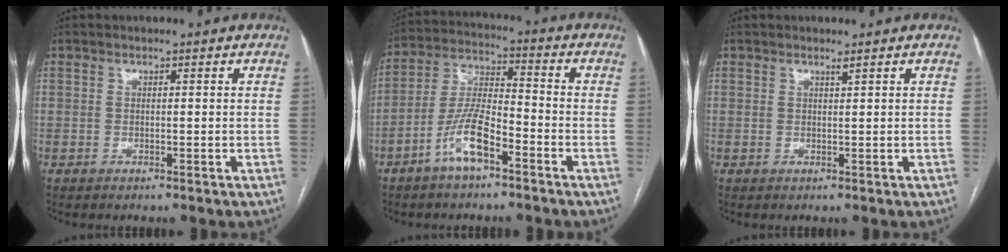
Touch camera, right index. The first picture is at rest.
{"total": 9.1, "force": [-5.1, 2.4, 7.2], "torque": [-0.154, 0.008, -0.098]}
{"total": 0.6, "force": [0.5, -0.2, 0.3], "torque": [-0.016, -0.007, 0.013]}